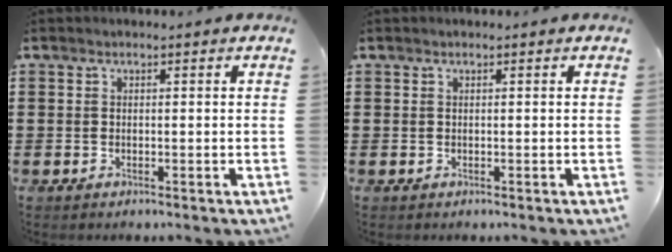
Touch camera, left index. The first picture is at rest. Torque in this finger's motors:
{"motor_torque": [-0.02, 0.02, 0.00, 0.00]}